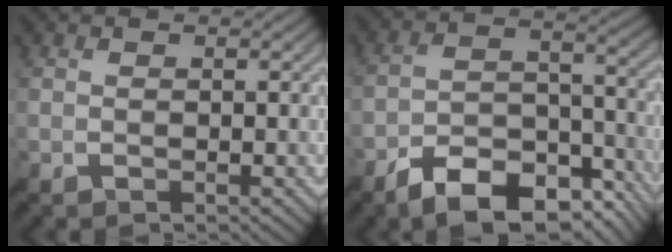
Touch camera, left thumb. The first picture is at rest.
{"total": 12.7, "force": [-8.8, 5.2, 7.4], "torque": [-0.134, 0.001, -0.153]}